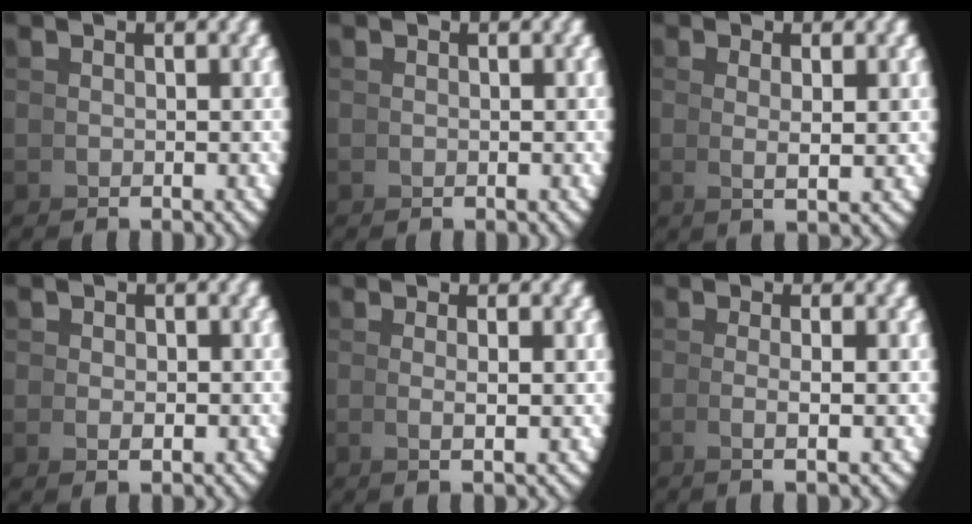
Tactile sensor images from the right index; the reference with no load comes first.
{"total": 0.0}
{"total": 2.0, "force": [0.7, -0.6, 1.8], "torque": [-0.034, -0.002, 0.019]}
{"total": 0.7, "force": [0.0, 0.4, 0.6], "torque": [-0.006, 0.001, 0.000]}
{"total": 1.8, "force": [0.2, -0.6, 1.6], "torque": [-0.032, -0.001, 0.007]}
{"total": 2.6, "force": [-0.3, -0.6, 2.5], "torque": [-0.042, 0.003, -0.003]}